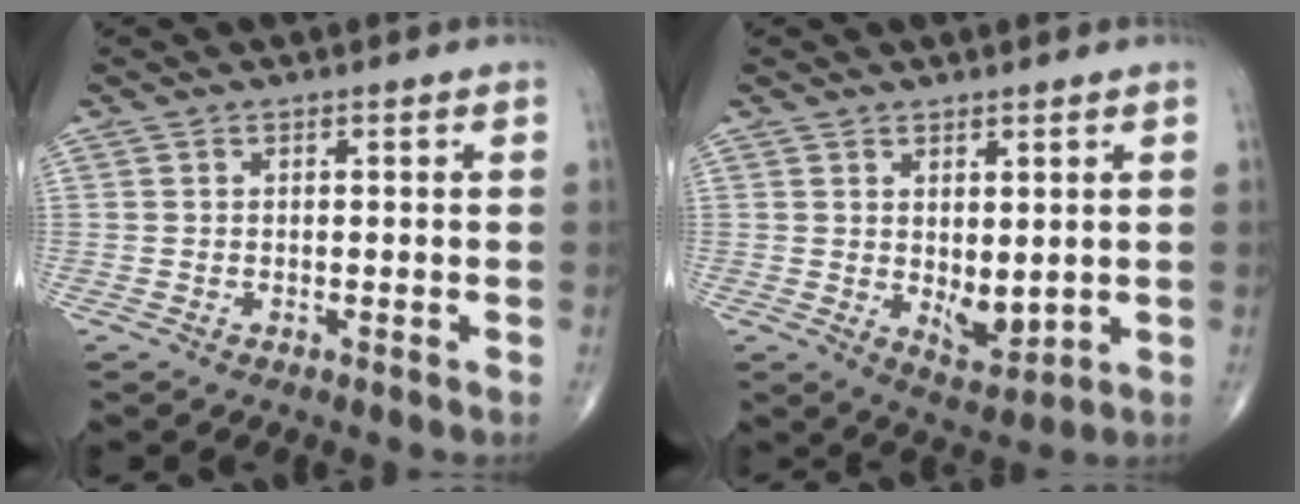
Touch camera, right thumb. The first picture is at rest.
{"total": 5.5, "force": [0.5, 2.9, 4.6], "torque": [-0.057, -0.018, 0.020]}